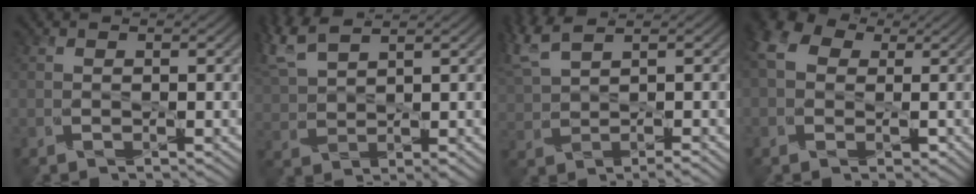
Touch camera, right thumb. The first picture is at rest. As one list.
[{"total": 6.8, "force": [5.0, 1.4, 4.4], "torque": [-0.123, 0.024, 0.102]}, {"total": 5.9, "force": [3.7, 0.8, 4.5], "torque": [-0.103, 0.027, 0.074]}, {"total": 7.7, "force": [1.0, 6.5, 3.9], "torque": [-0.115, 0.008, 0.004]}]